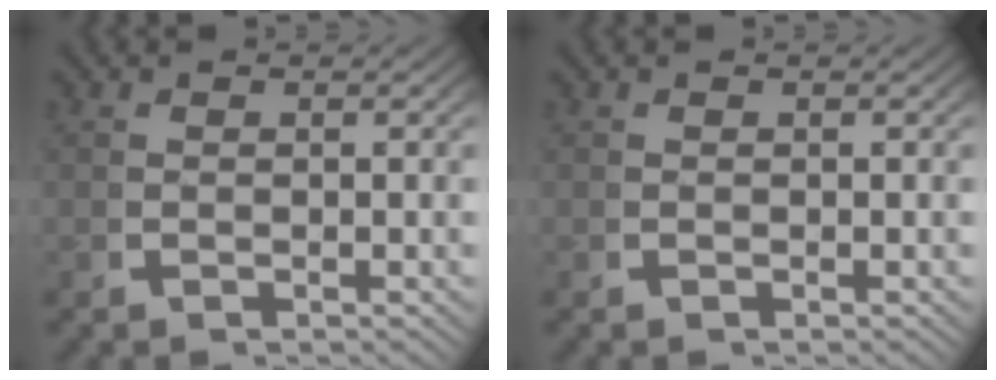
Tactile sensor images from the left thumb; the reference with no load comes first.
{"total": 0.0}